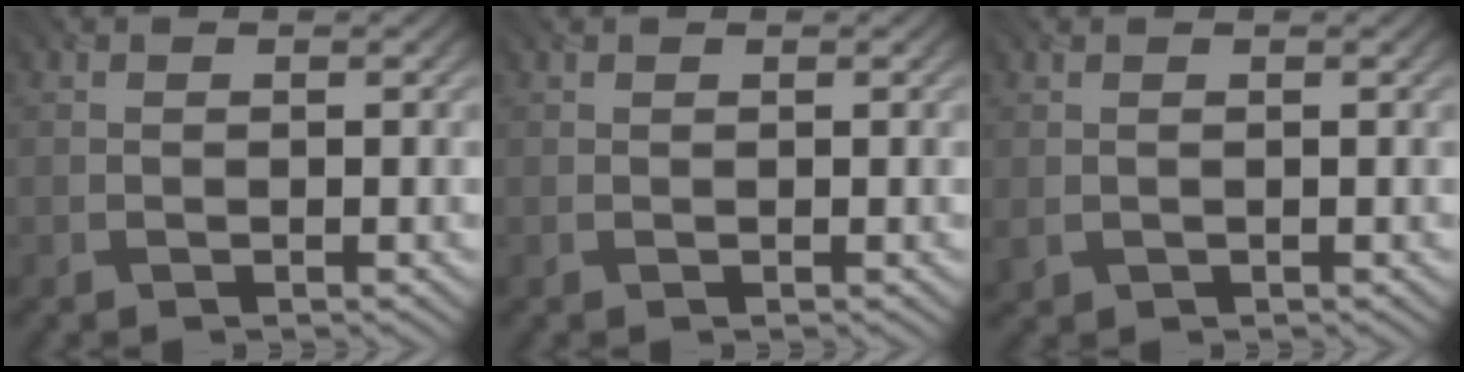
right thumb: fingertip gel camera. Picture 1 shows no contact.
{"total": 0.0}
{"total": 0.6, "force": [0.2, 0.5, 0.3], "torque": [-0.010, 0.000, 0.006]}